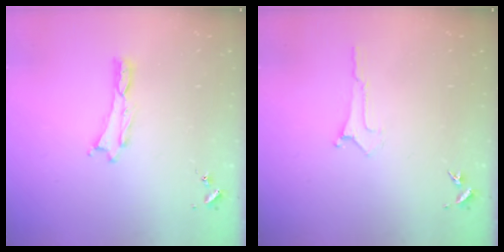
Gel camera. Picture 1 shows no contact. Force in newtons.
{"total": 0.0}